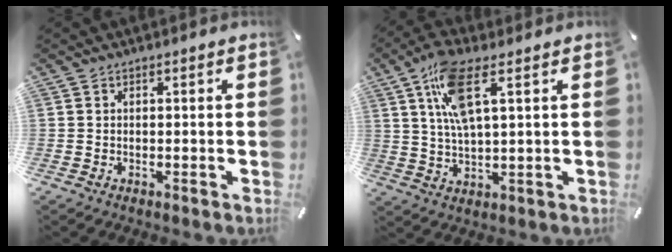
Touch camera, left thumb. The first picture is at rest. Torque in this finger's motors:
{"motor_torque": [1.01, 0.93, 0.68, -0.55, 0.47]}